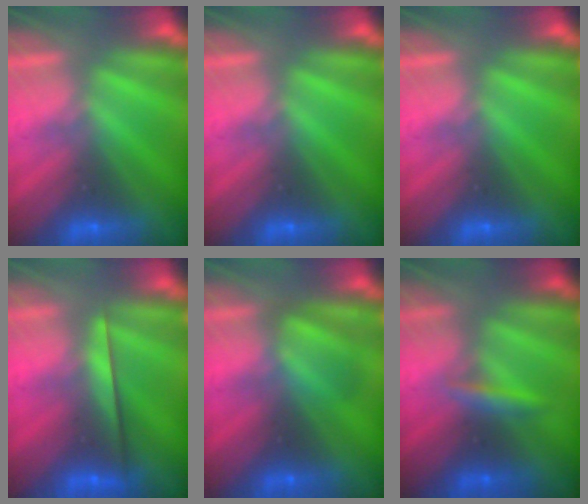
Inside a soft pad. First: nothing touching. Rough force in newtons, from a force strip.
{"total": 0.0}
{"total": 0.0}
{"total": 2.3}
{"total": 2.4}
{"total": 2.4}